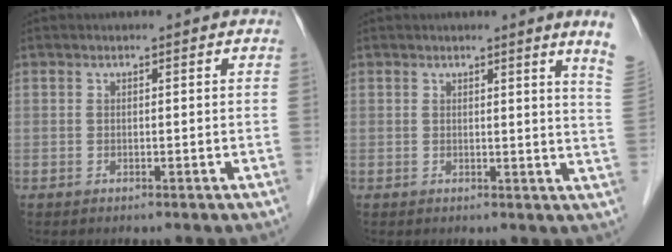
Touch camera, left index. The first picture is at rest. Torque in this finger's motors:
{"motor_torque": [0.33, -0.26, 0.17, 0.05]}